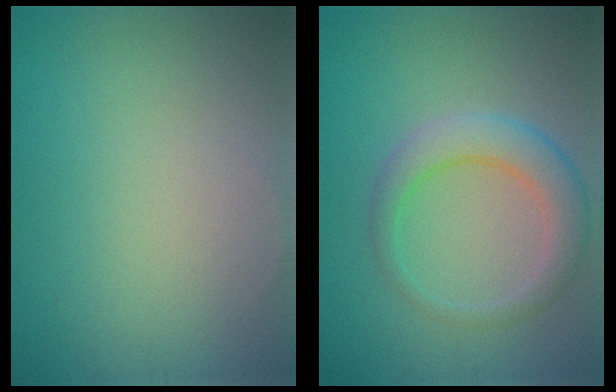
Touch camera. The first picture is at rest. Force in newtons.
{"total": 4.2, "press": 4.2, "slide": 0.2}